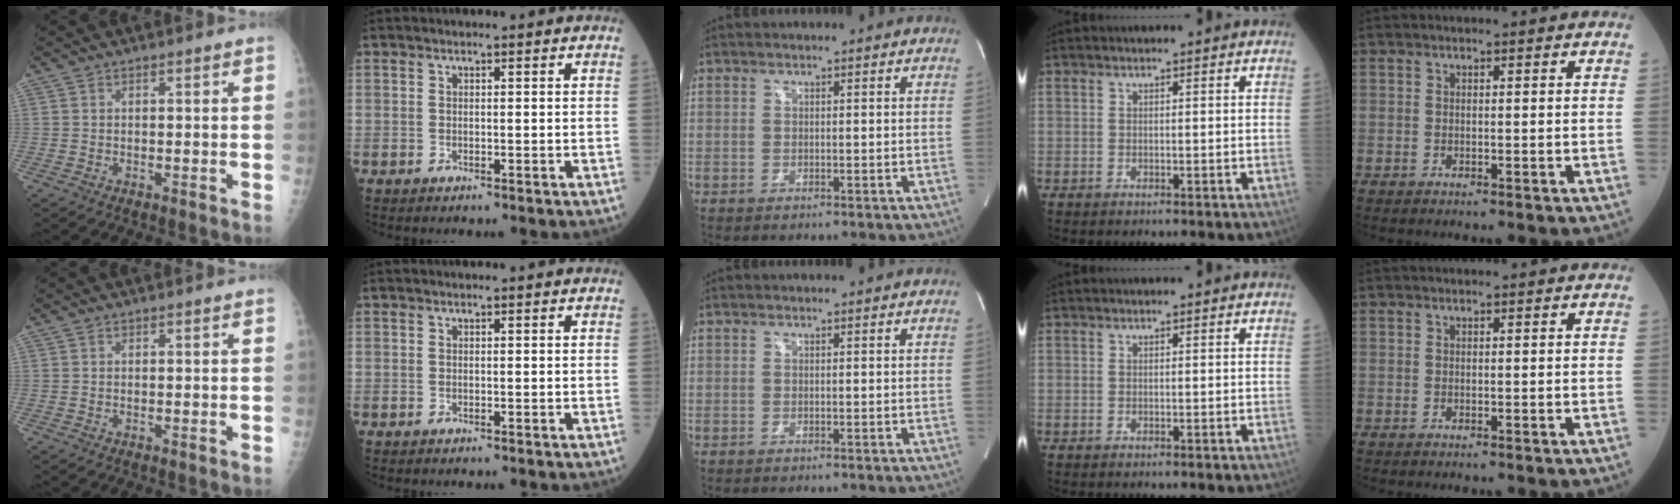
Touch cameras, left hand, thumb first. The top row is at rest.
{}